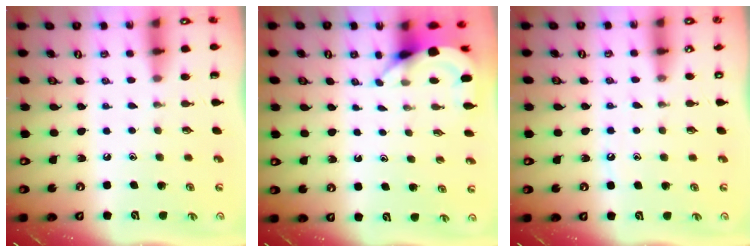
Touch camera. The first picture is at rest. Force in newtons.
{"total": 4.0, "press": 4.0, "slide": 0.3}
{"total": 6.1, "press": 6.1, "slide": 0.5}